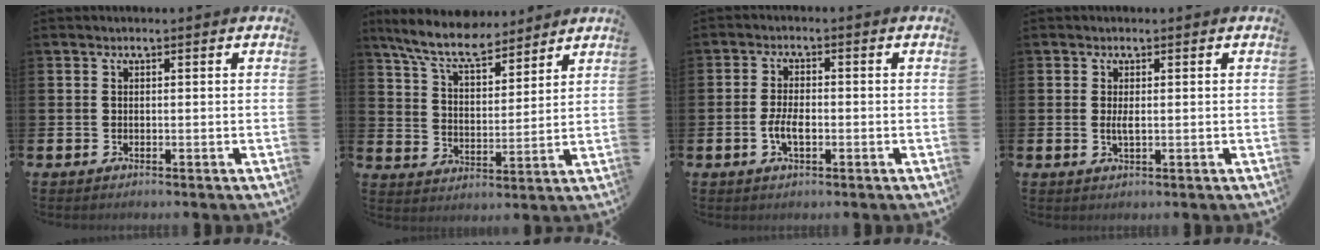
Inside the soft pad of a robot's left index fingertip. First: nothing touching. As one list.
[{"total": 8.6, "force": [7.7, 2.1, 3.2], "torque": [-0.089, -0.033, 0.140]}, {"total": 3.4, "force": [-0.8, 1.6, 2.9], "torque": [-0.059, 0.001, -0.017]}, {"total": 1.6, "force": [0.1, 0.4, 1.5], "torque": [-0.028, 0.001, 0.000]}]